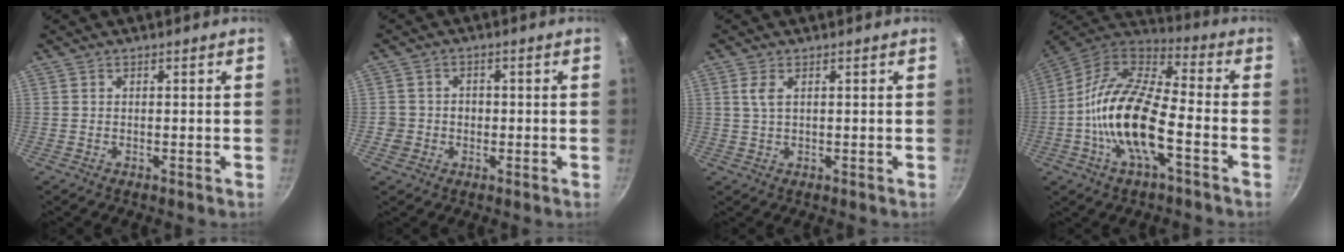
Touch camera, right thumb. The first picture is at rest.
{"total": 3.6, "force": [-0.7, 3.4, 1.1], "torque": [0.000, 0.011, -0.013]}
{"total": 2.6, "force": [0.9, 1.2, 2.1], "torque": [-0.042, -0.002, 0.018]}
{"total": 18.4, "force": [-4.9, 7.4, 16.1], "torque": [-0.302, 0.041, -0.113]}